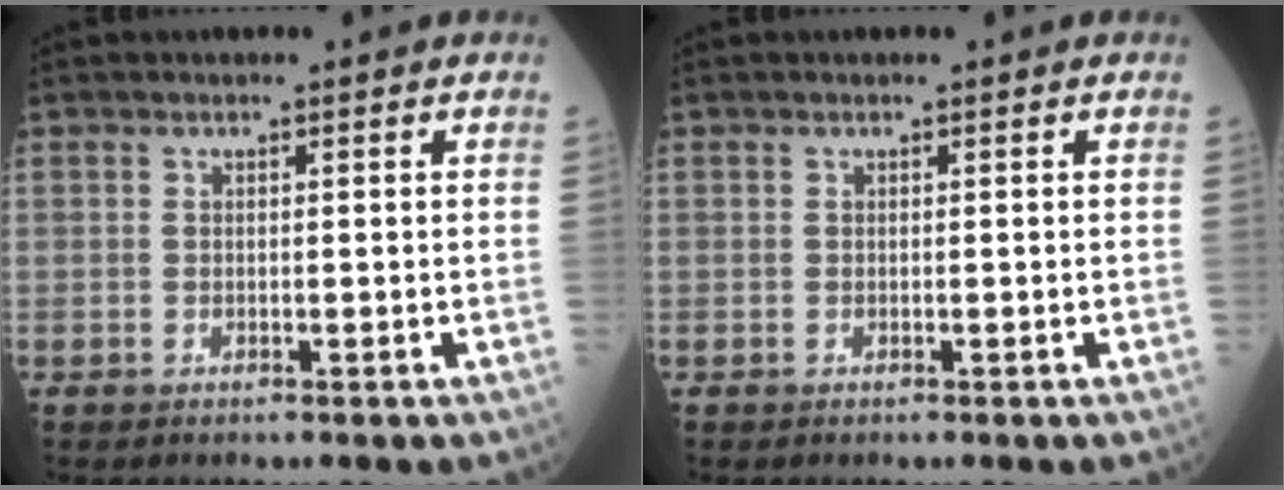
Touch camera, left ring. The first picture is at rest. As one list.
[{"total": 0.0}]